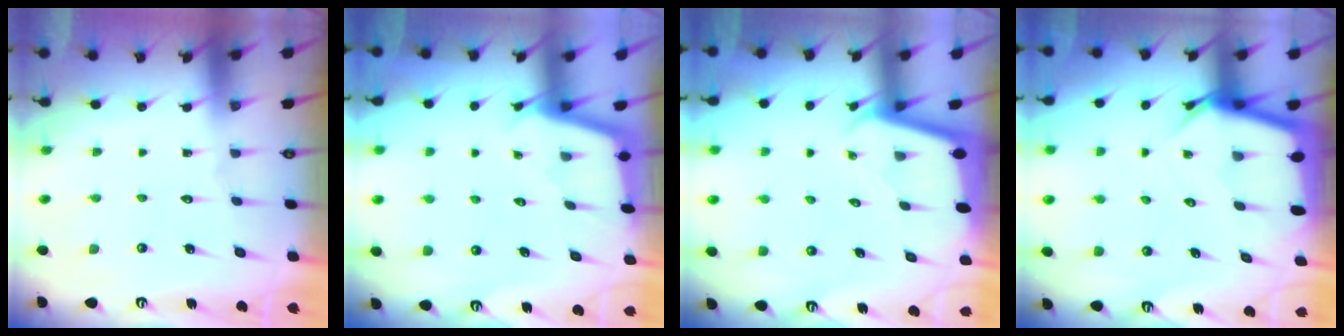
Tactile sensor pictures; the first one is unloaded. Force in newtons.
{"total": 2.5, "press": 2.5, "slide": 0.2}
{"total": 1.7, "press": 1.7, "slide": 0.1}
{"total": 6.6, "press": 6.6, "slide": 0.7}